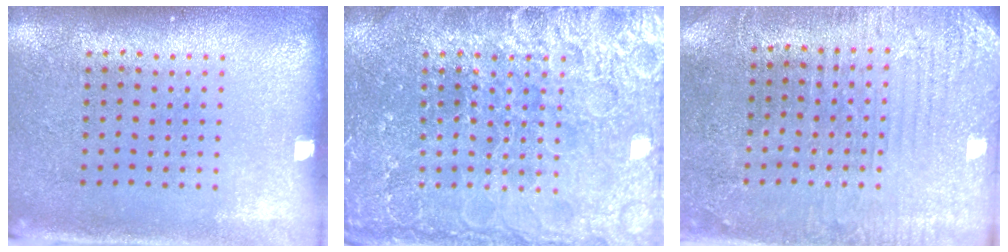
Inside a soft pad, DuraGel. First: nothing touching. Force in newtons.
{"total": 6.9, "press": 6.9, "slide": 0.8}
{"total": 2.9, "press": 2.7, "slide": 0.9}